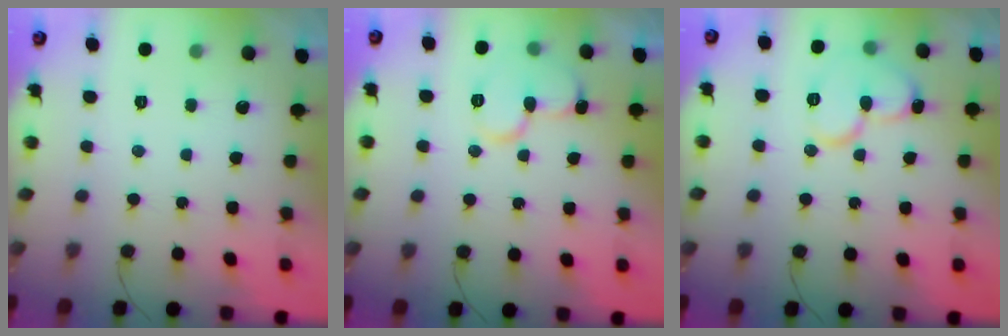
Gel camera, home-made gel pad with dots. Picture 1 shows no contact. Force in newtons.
{"total": 10.7, "press": 10.7, "slide": 1.1}
{"total": 11.4, "press": 11.3, "slide": 1.4}